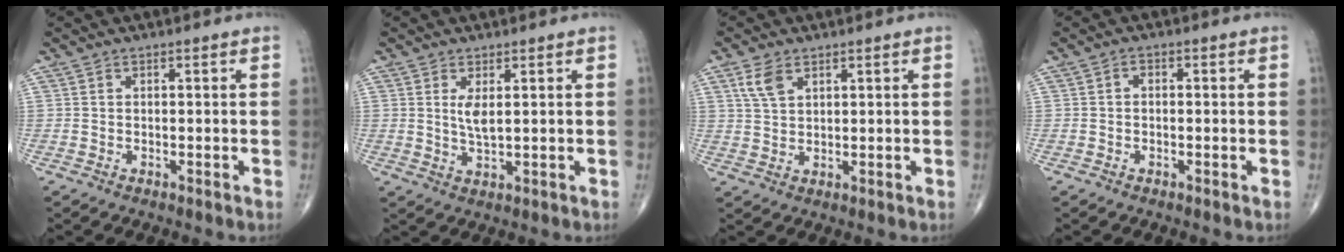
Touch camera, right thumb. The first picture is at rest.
{"total": 3.2, "force": [1.0, 0.9, 2.9], "torque": [-0.057, -0.014, 0.023]}
{"total": 4.3, "force": [2.3, 2.4, 2.7], "torque": [-0.054, -0.003, 0.053]}
{"total": 1.2, "force": [-0.1, 0.8, 0.8], "torque": [-0.006, 0.005, -0.007]}